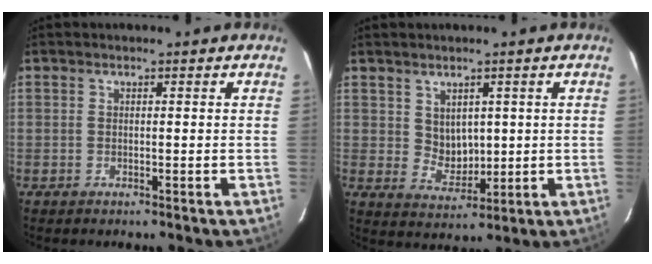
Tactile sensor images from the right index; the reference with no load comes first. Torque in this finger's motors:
{"motor_torque": [0.12, 0.21, 0.03, 0.00]}